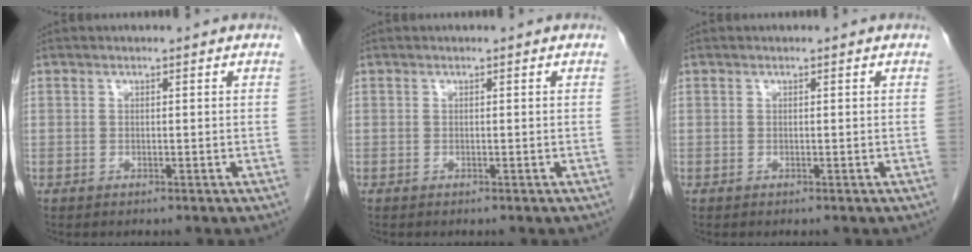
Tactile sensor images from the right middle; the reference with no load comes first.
{"total": 0.0}
{"total": 0.0}